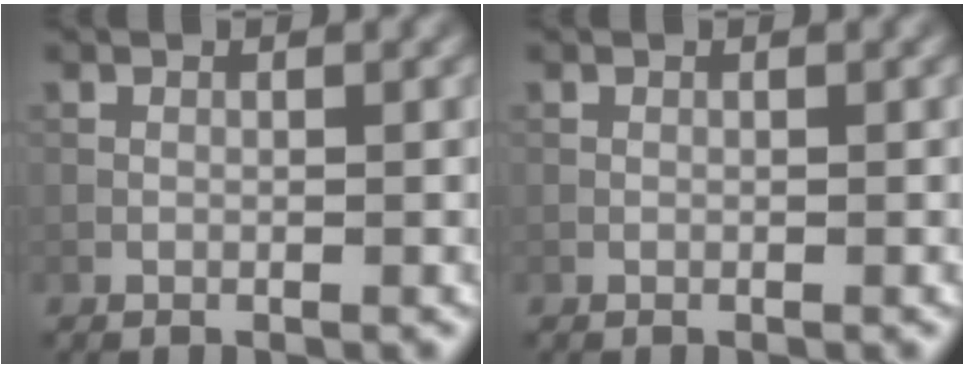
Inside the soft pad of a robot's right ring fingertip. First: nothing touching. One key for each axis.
{"total": 0.0}